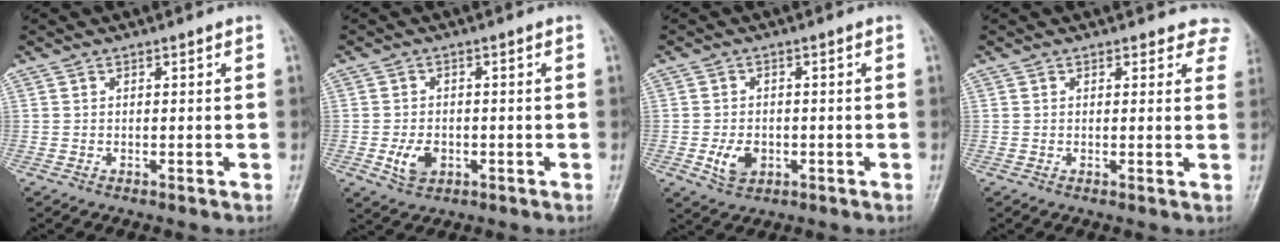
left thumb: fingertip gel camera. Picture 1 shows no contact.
{"total": 4.3, "force": [-1.0, 3.1, 2.8], "torque": [-0.048, 0.001, -0.014]}
{"total": 4.4, "force": [-1.0, 3.2, 2.9], "torque": [-0.047, 0.000, -0.012]}
{"total": 5.4, "force": [4.9, 2.3, 0.3], "torque": [0.047, -0.018, 0.027]}